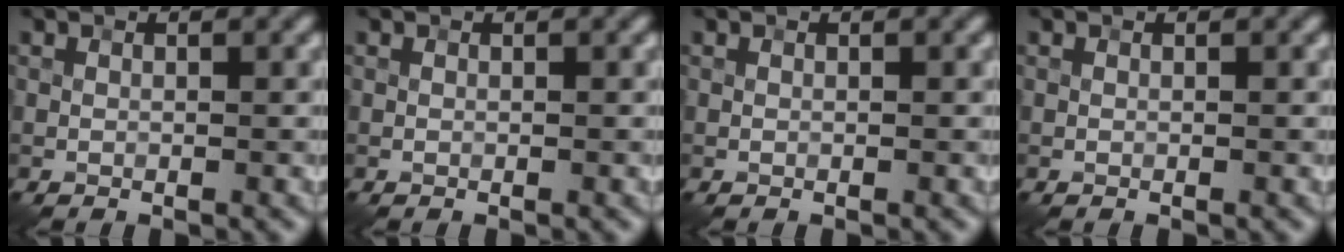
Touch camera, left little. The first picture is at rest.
{"total": 0.0}
{"total": 0.0}
{"total": 0.0}